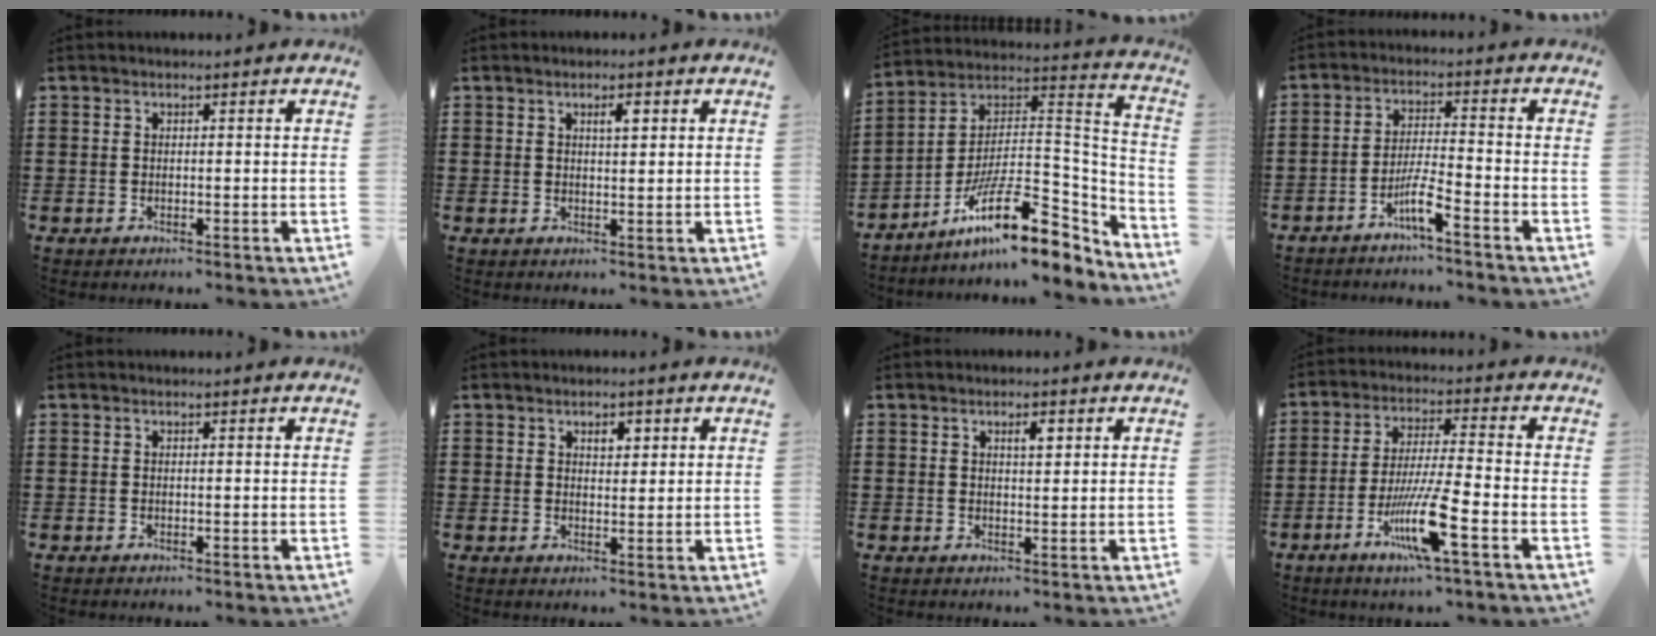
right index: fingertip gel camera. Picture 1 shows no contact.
{"total": 2.3, "force": [0.9, 0.7, 2.0], "torque": [-0.032, 0.003, 0.012]}
{"total": 16.0, "force": [-10.1, 5.1, 11.2], "torque": [-0.179, 0.021, -0.178]}
{"total": 4.8, "force": [-3.2, 0.1, 3.5], "torque": [-0.083, -0.009, -0.065]}
{"total": 0.0}
{"total": 2.4, "force": [1.2, 1.4, 1.6], "torque": [-0.019, 0.001, 0.017]}
{"total": 2.2, "force": [0.9, 0.7, 1.8], "torque": [-0.030, 0.002, 0.012]}
{"total": 10.4, "force": [-4.9, 0.7, 9.1], "torque": [-0.186, -0.011, -0.096]}